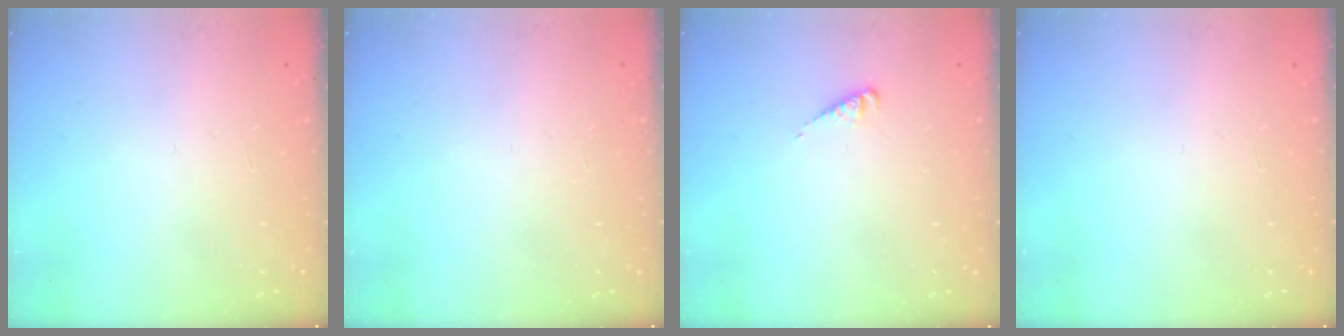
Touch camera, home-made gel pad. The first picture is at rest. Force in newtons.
{"total": 0.0}
{"total": 2.4, "press": 2.4, "slide": 0.3}
{"total": 0.0}